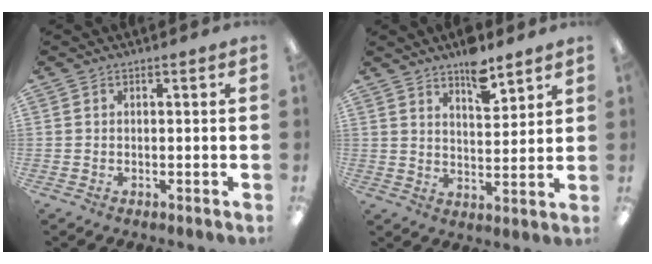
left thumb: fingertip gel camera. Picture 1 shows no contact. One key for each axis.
{"total": 7.7, "fx": 6.2, "fy": 2.8, "fz": 3.7, "tx": -0.041, "ty": -0.043, "tz": 0.103}